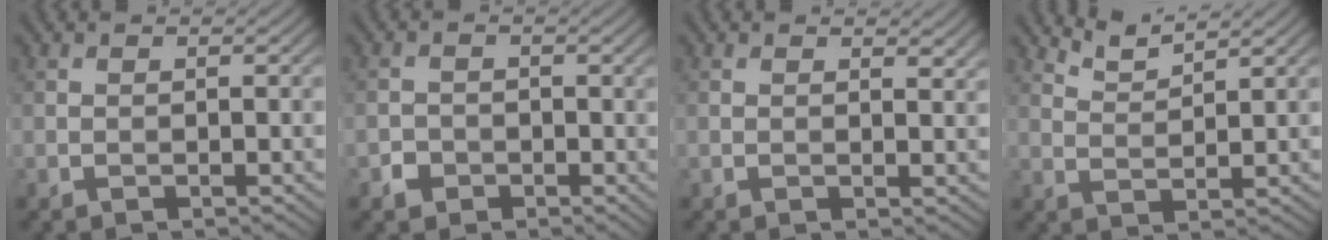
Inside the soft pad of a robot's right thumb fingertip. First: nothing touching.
{"total": 1.9, "force": [-0.9, 1.6, 0.5], "torque": [-0.005, -0.001, -0.023]}
{"total": 1.5, "force": [1.1, 0.5, 0.9], "torque": [-0.014, -0.005, 0.019]}
{"total": 3.2, "force": [2.9, 0.3, 1.2], "torque": [-0.027, 0.000, 0.063]}